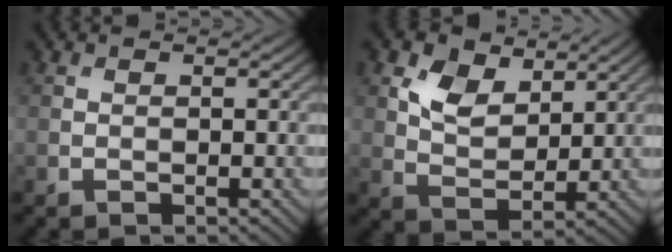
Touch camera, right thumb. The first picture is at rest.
{"total": 6.4, "force": [3.4, 3.9, 3.7], "torque": [-0.083, -0.003, 0.059]}